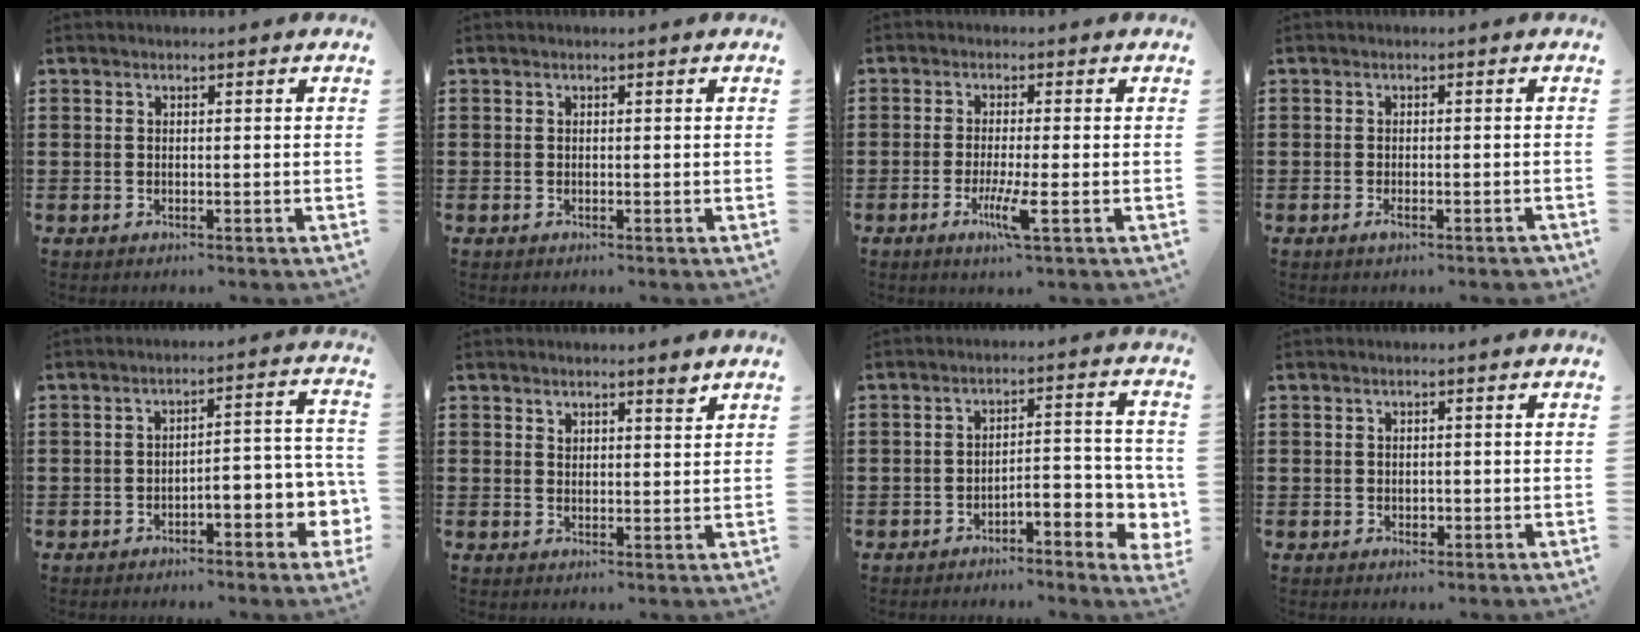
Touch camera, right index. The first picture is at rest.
{"total": 0.0}
{"total": 5.0, "force": [-2.0, 0.2, 4.6], "torque": [-0.096, -0.024, -0.038]}
{"total": 1.5, "force": [-0.9, 0.3, 1.2], "torque": [-0.021, -0.002, -0.017]}
{"total": 4.0, "force": [-2.5, 1.1, 2.8], "torque": [-0.043, 0.001, -0.052]}
{"total": 2.4, "force": [2.2, 0.4, 0.8], "torque": [-0.011, -0.002, 0.039]}
{"total": 4.1, "force": [-2.7, 1.1, 2.8], "torque": [-0.050, 0.003, -0.055]}
{"total": 0.9, "force": [0.0, 0.6, 0.6], "torque": [-0.013, 0.003, -0.001]}